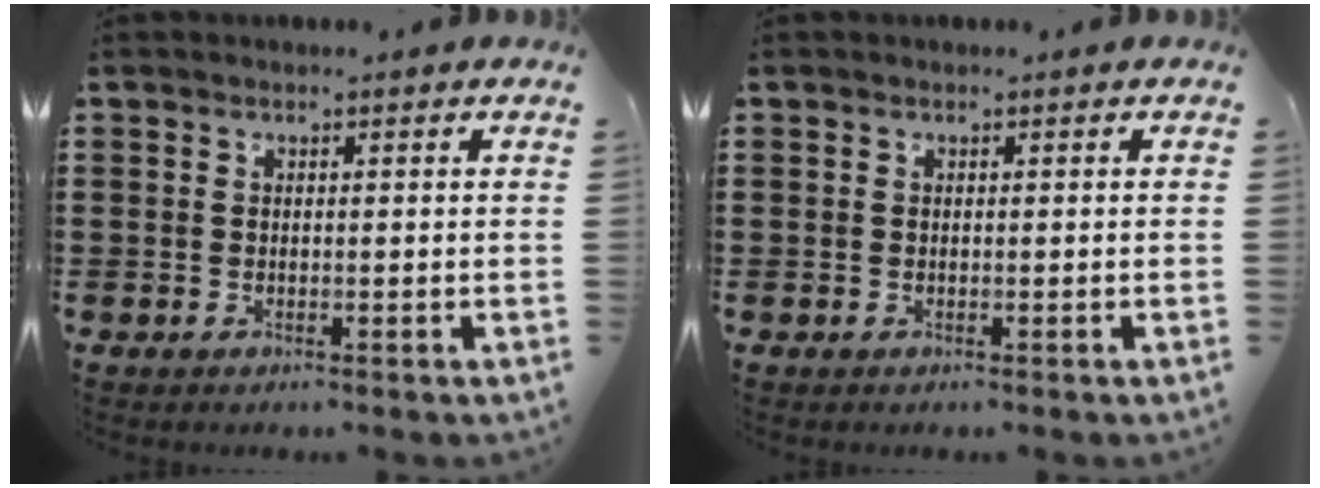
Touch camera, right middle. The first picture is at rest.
{"total": 0.0}